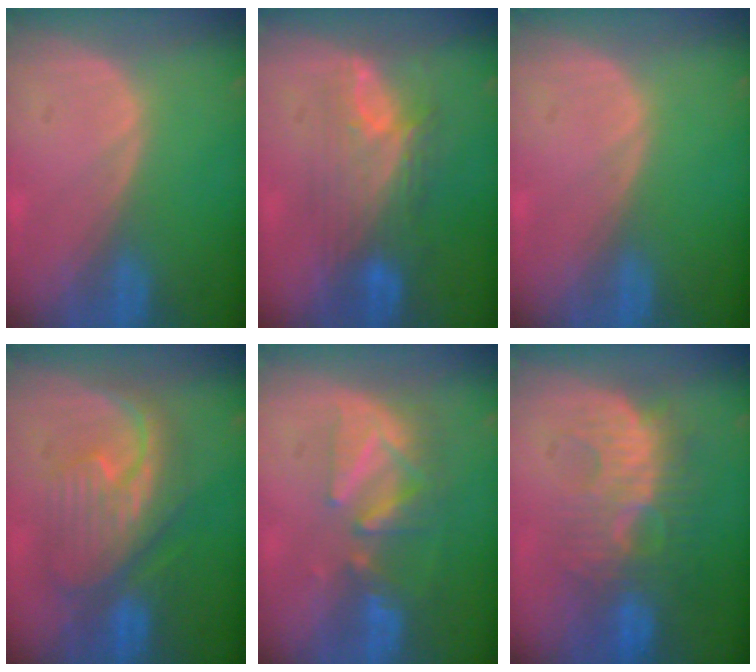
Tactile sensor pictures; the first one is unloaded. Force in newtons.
{"total": 7.3, "press": 7.2, "slide": 1.3}
{"total": 0.0}
{"total": 9.2, "press": 9.2, "slide": 0.4}
{"total": 8.2, "press": 7.4, "slide": 3.5}
{"total": 9.2, "press": 9.0, "slide": 1.9}